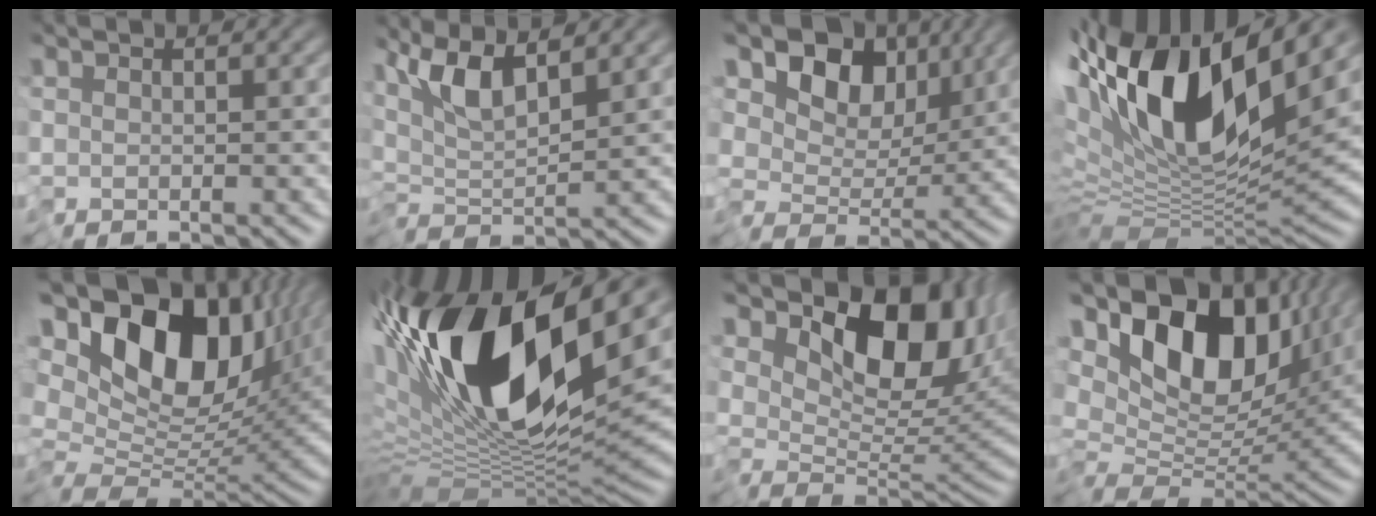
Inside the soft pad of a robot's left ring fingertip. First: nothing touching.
{"total": 5.1, "force": [3.1, 0.5, 4.0], "torque": [-0.081, 0.003, 0.059]}
{"total": 8.6, "force": [4.3, 5.2, 5.3], "torque": [-0.091, 0.004, 0.067]}
{"total": 15.2, "force": [5.5, 5.8, 12.9], "torque": [-0.243, 0.008, 0.087]}
{"total": 15.9, "force": [5.8, 9.0, 11.7], "torque": [-0.217, 0.034, 0.092]}
{"total": 17.2, "force": [4.6, 5.9, 15.5], "torque": [-0.296, 0.005, 0.074]}
{"total": 11.4, "force": [5.6, 5.8, 8.0], "torque": [-0.122, -0.001, 0.099]}
{"total": 13.6, "force": [5.4, 7.4, 10.1], "torque": [-0.175, 0.028, 0.086]}